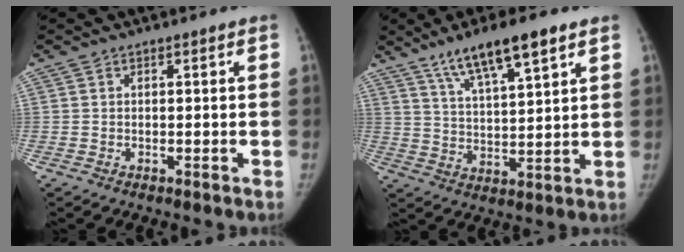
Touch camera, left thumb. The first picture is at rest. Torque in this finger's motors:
{"motor_torque": [0.06, 0.09, 0.13, -0.10, 0.06]}